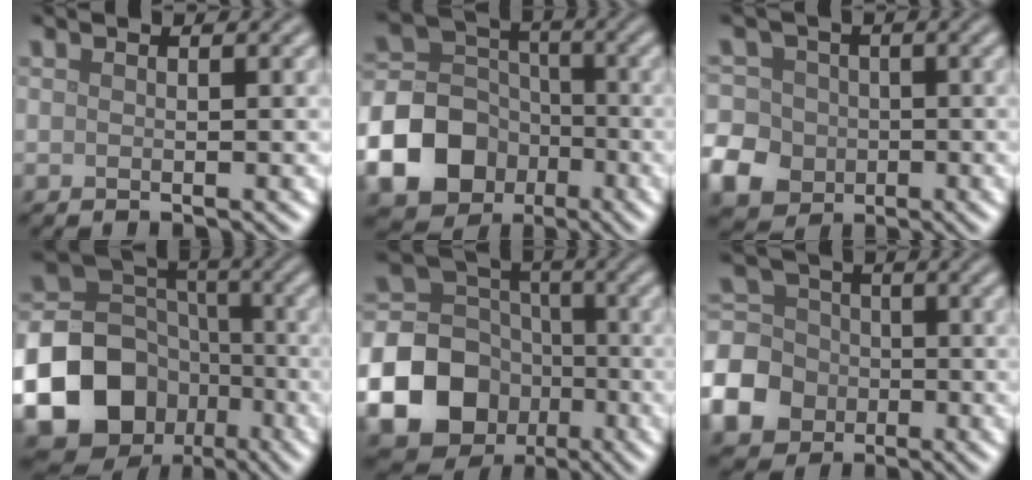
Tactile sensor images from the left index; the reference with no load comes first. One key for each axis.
{"total": 11.6, "fx": -4.7, "fy": 9.6, "fz": 4.6, "tx": -0.099, "ty": -0.025, "tz": -0.115}
{"total": 6.8, "fx": -2.7, "fy": 5.9, "fz": 2.3, "tx": -0.053, "ty": -0.011, "tz": -0.071}
{"total": 20.8, "fx": -8.8, "fy": 17.6, "fz": 6.7, "tx": -0.162, "ty": -0.053, "tz": -0.160}
{"total": 19.0, "fx": -7.1, "fy": 16.8, "fz": 5.4, "tx": -0.143, "ty": -0.053, "tz": -0.142}
{"total": 7.7, "fx": -3.0, "fy": 6.5, "fz": 2.7, "tx": -0.067, "ty": -0.007, "tz": -0.082}